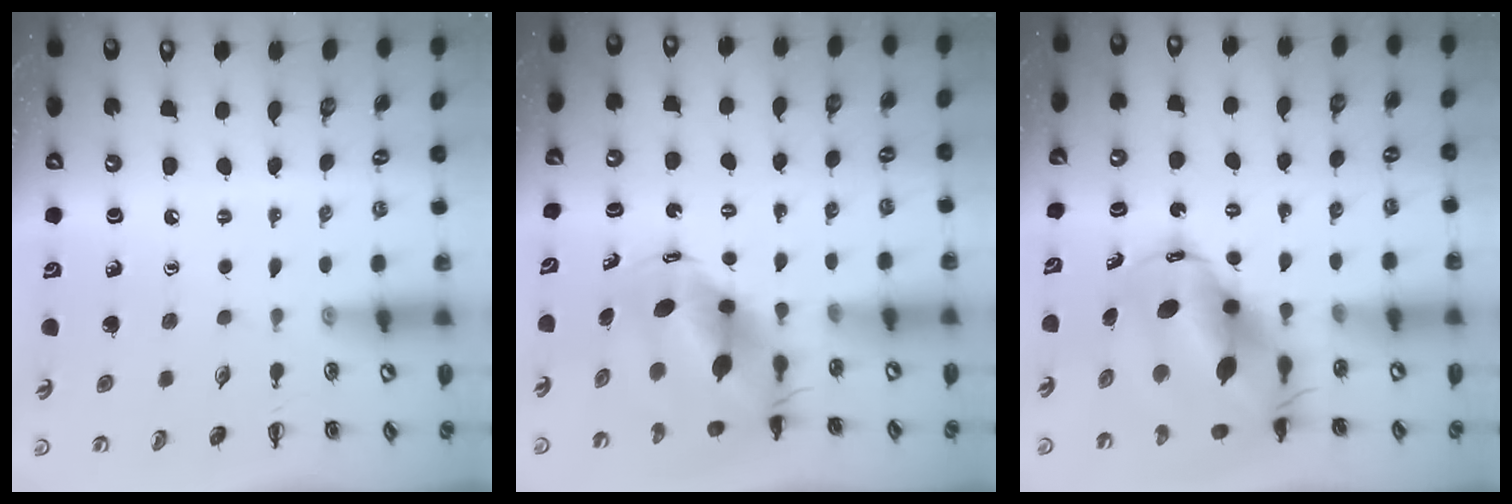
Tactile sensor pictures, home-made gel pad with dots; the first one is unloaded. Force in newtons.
{"total": 7.8, "press": 7.4, "slide": 2.2}
{"total": 12.7, "press": 12.3, "slide": 3.4}